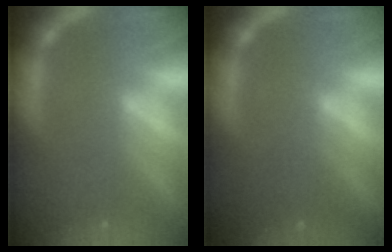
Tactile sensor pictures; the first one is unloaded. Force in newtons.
{"total": 1.9}